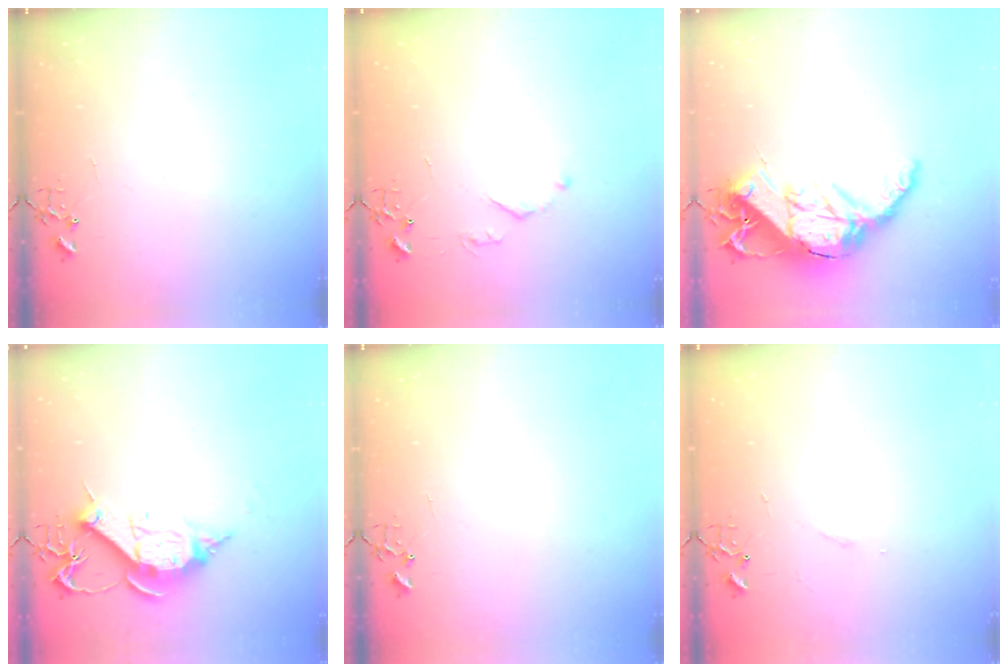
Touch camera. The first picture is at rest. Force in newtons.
{"total": 4.3, "press": 4.3, "slide": 0.7}
{"total": 19.6, "press": 19.6, "slide": 1.2}
{"total": 11.9, "press": 11.9, "slide": 0.7}
{"total": 0.0}
{"total": 3.3, "press": 3.2, "slide": 0.6}